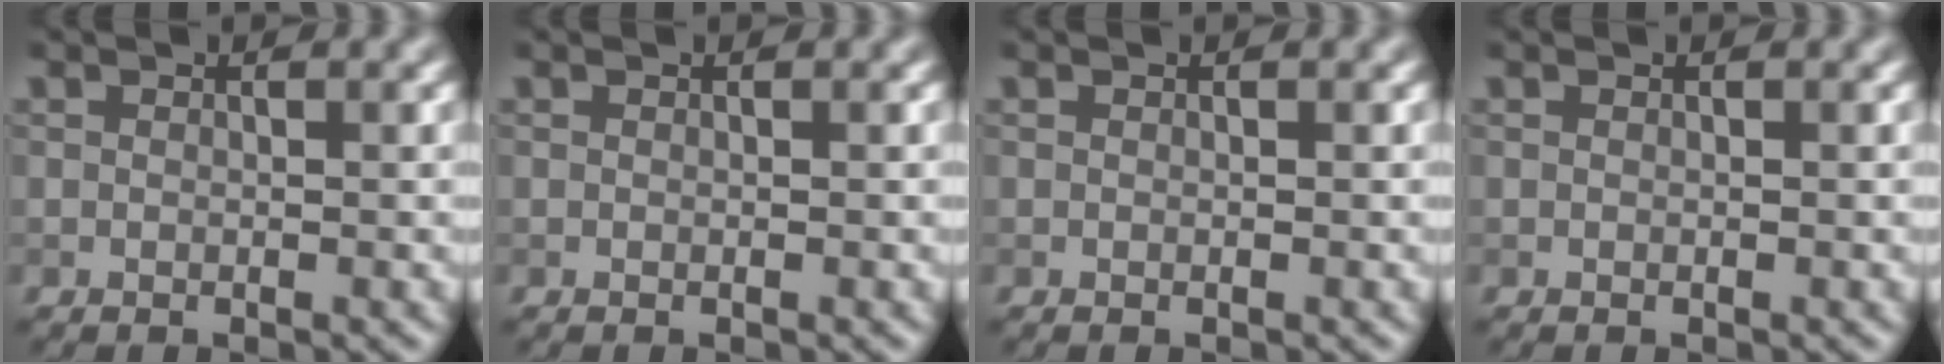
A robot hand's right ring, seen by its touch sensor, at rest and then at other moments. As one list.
[{"total": 0.0}, {"total": 0.0}, {"total": 0.0}]